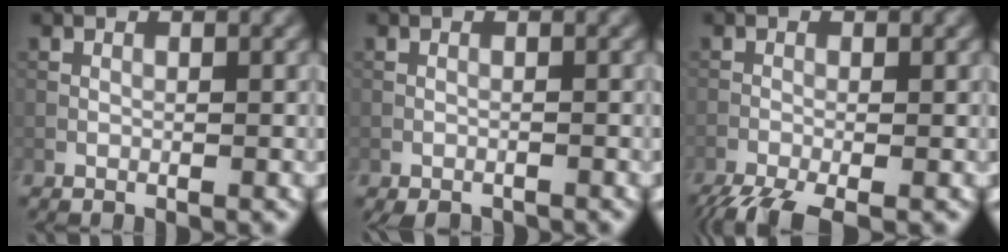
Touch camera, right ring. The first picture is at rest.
{"total": 2.2, "force": [-2.0, 0.6, 0.8], "torque": [-0.014, -0.005, -0.031]}
{"total": 4.6, "force": [-3.5, 0.9, 2.8], "torque": [-0.054, -0.019, -0.073]}